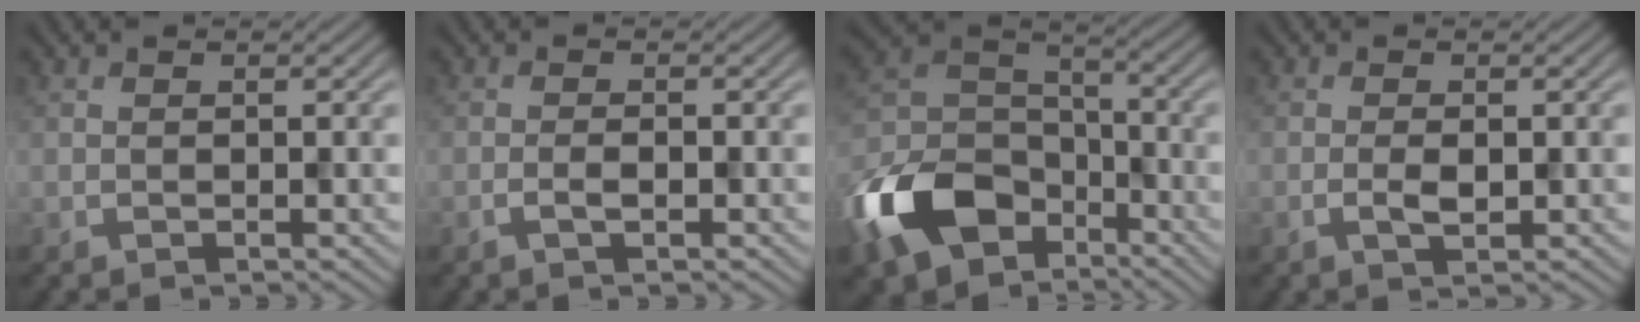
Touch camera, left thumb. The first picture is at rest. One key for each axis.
{"total": 1.4, "fx": -0.7, "fy": 0.3, "fz": 1.2, "tx": -0.024, "ty": 0.004, "tz": -0.016}
{"total": 15.2, "fx": -8.2, "fy": 9.7, "fz": 8.3, "tx": -0.206, "ty": -0.031, "tz": -0.174}
{"total": 1.9, "fx": -0.5, "fy": 0.7, "fz": 1.7, "tx": -0.034, "ty": 0.001, "tz": -0.011}